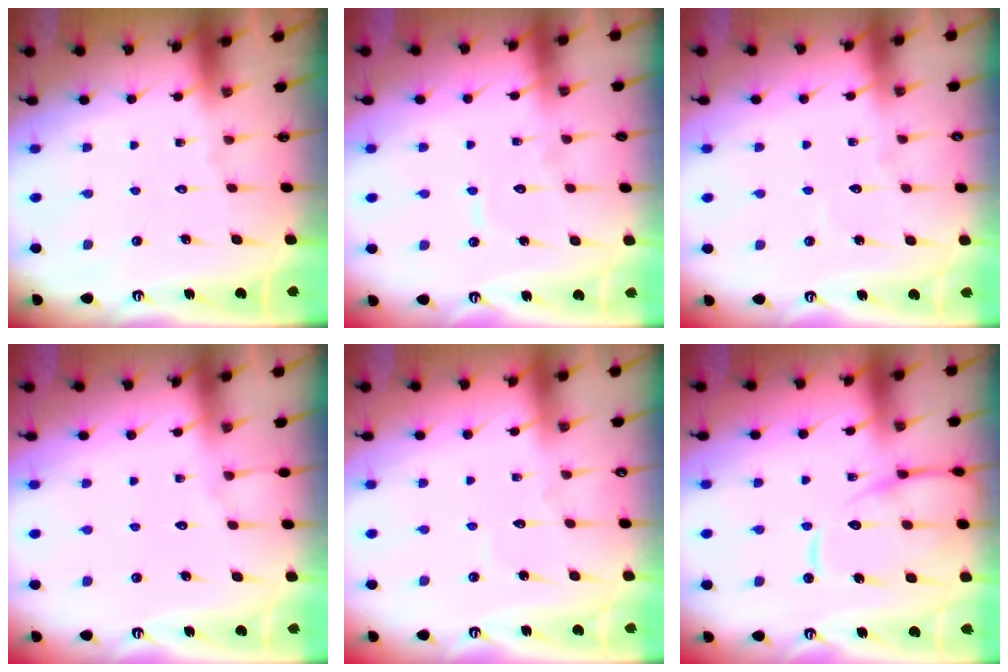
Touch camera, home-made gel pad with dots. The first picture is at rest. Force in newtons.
{"total": 4.8, "press": 4.7, "slide": 0.3}
{"total": 2.5, "press": 2.5, "slide": 0.2}
{"total": 2.6, "press": 2.6, "slide": 0.4}
{"total": 2.6, "press": 2.6, "slide": 0.3}
{"total": 12.5, "press": 12.5, "slide": 1.2}